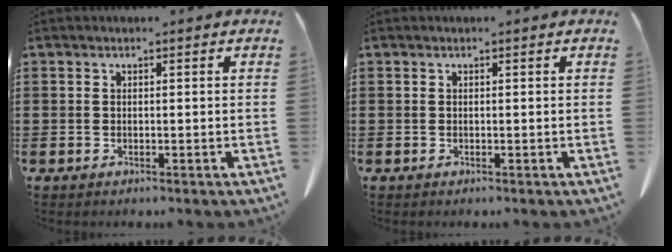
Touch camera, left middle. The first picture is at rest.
{"total": 0.0}